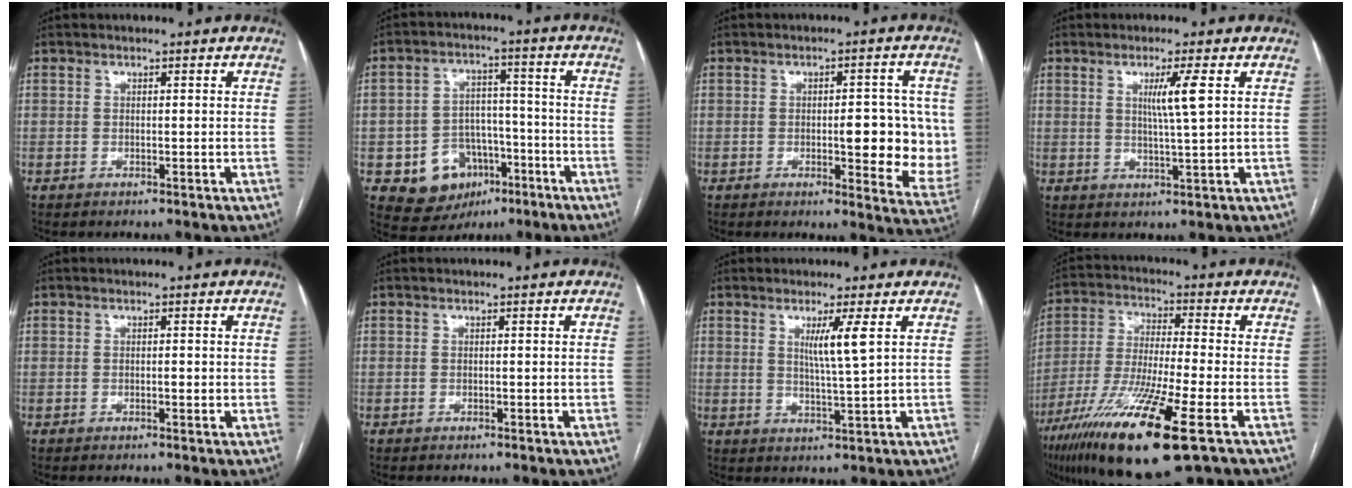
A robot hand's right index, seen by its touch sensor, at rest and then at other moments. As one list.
[{"total": 10.0, "force": [-4.3, 8.2, 3.6], "torque": [-0.053, 0.028, -0.056]}, {"total": 10.9, "force": [-0.4, 3.3, 10.4], "torque": [-0.115, -0.001, -0.002]}, {"total": 4.5, "force": [1.3, -0.7, 4.2], "torque": [-0.077, -0.005, 0.024]}, {"total": 1.3, "force": [0.0, 0.4, 1.2], "torque": [-0.021, -0.001, 0.000]}, {"total": 1.1, "force": [-0.1, 0.2, 1.0], "torque": [-0.018, 0.000, 0.001]}, {"total": 4.5, "force": [1.6, -0.9, 4.1], "torque": [-0.077, -0.012, 0.031]}, {"total": 18.0, "force": [-9.4, 0.9, 15.3], "torque": [-0.308, -0.048, -0.171]}]